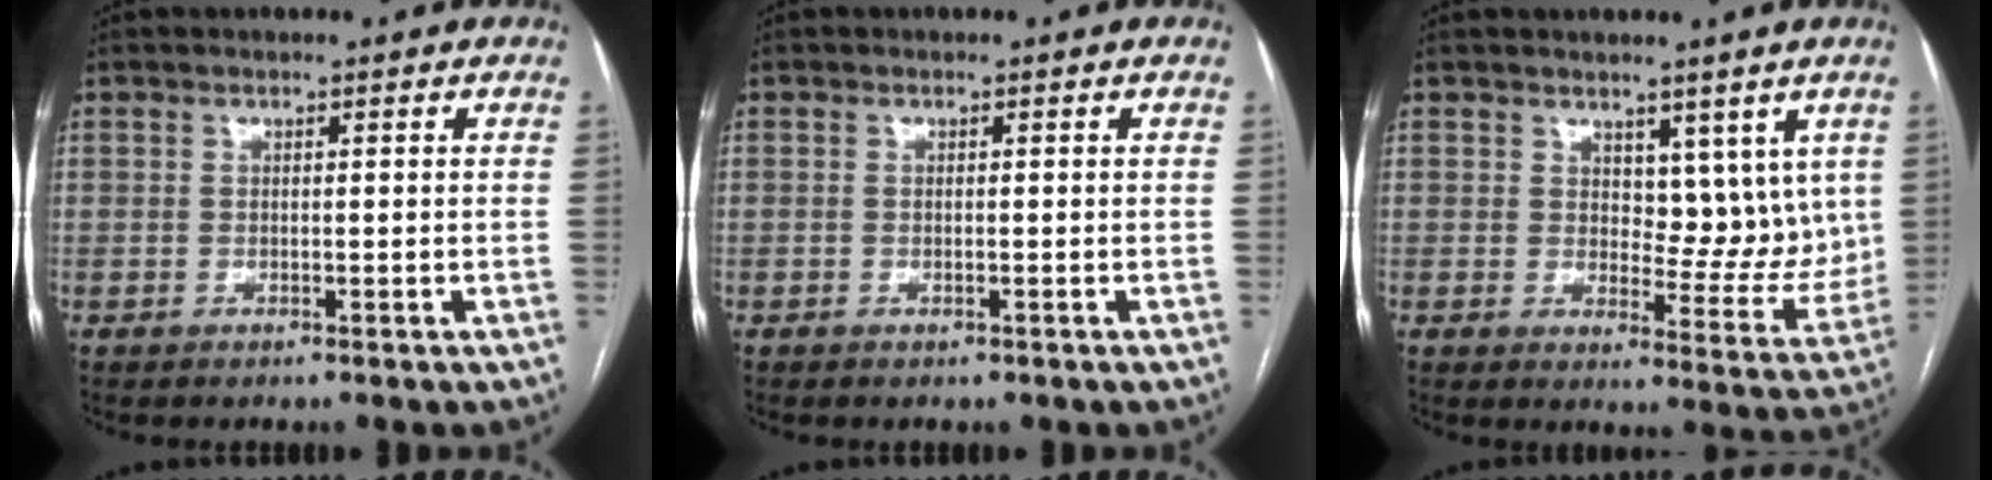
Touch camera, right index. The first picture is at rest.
{"total": 0.0}
{"total": 7.7, "force": [3.9, 4.3, 5.0], "torque": [-0.049, -0.006, 0.066]}